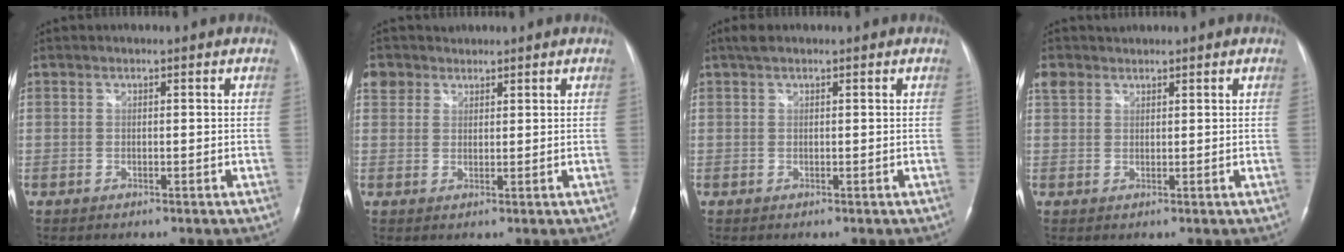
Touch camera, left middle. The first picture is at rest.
{"total": 3.1, "force": [2.1, 2.3, 0.0], "torque": [-0.002, 0.018, 0.038]}
{"total": 1.7, "force": [1.2, 0.6, 1.0], "torque": [-0.022, 0.020, 0.021]}
{"total": 2.3, "force": [1.9, 1.2, 0.1], "torque": [-0.007, 0.019, 0.038]}